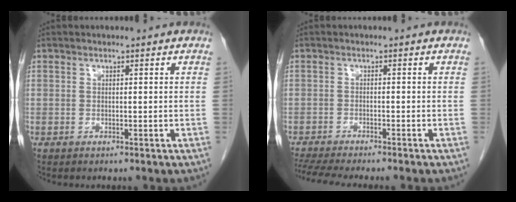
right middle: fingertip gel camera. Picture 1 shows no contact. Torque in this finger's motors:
{"motor_torque": [0.95, -0.80, 0.13, 0.06]}